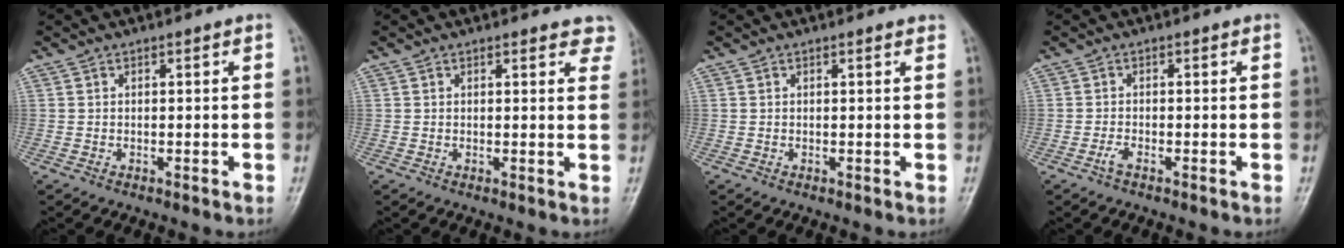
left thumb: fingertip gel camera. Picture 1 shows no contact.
{"total": 4.9, "force": [4.2, 2.0, 1.8], "torque": [0.015, -0.016, 0.031]}
{"total": 1.0, "force": [0.8, 0.3, 0.6], "torque": [-0.005, 0.001, 0.007]}
{"total": 1.3, "force": [-0.8, 0.4, 0.9], "torque": [-0.022, 0.000, -0.020]}